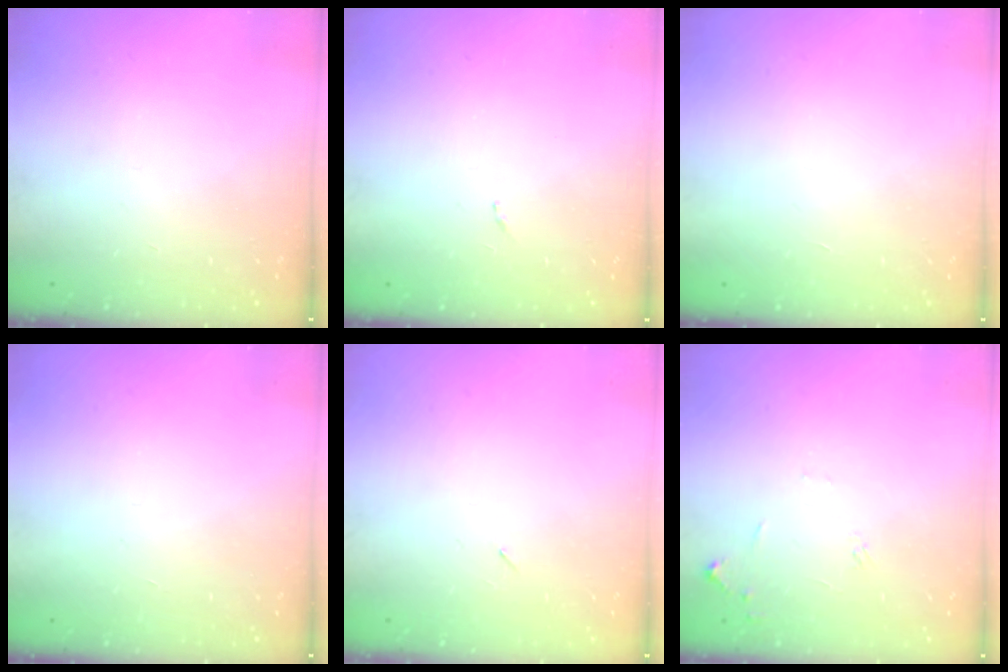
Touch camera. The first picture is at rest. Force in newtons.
{"total": 4.2, "press": 4.1, "slide": 0.7}
{"total": 1.7, "press": 1.7, "slide": 0.1}
{"total": 1.7, "press": 1.7, "slide": 0.1}
{"total": 2.2, "press": 1.9, "slide": 1.2}
{"total": 6.3, "press": 6.3, "slide": 0.8}